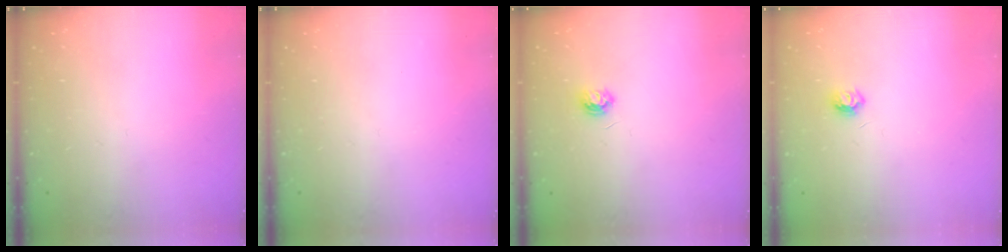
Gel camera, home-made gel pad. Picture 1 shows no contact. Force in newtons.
{"total": 0.0}
{"total": 3.9, "press": 3.8, "slide": 0.5}
{"total": 4.7, "press": 4.7, "slide": 0.5}